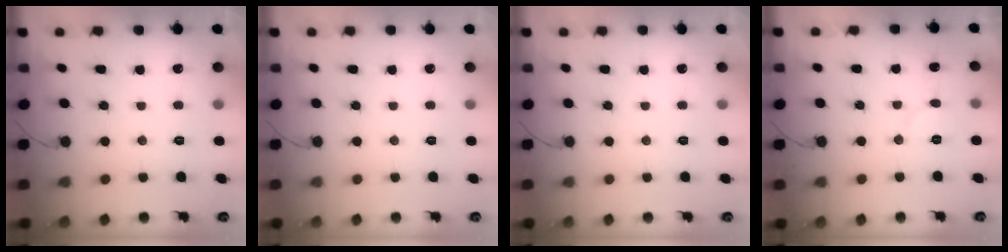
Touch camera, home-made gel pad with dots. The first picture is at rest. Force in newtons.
{"total": 0.0}
{"total": 0.0}
{"total": 7.2, "press": 7.2, "slide": 0.5}